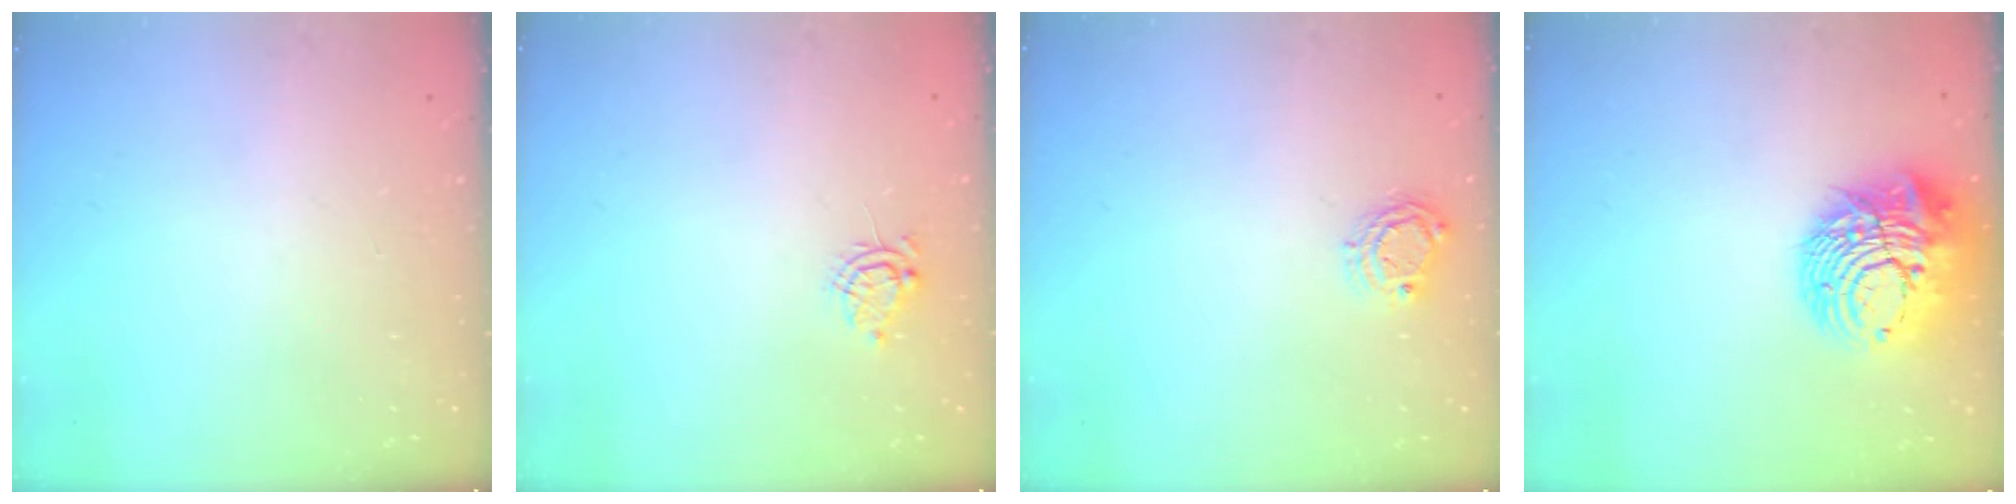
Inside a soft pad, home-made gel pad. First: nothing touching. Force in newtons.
{"total": 6.1, "press": 6.0, "slide": 1.0}
{"total": 5.4, "press": 5.4, "slide": 0.2}
{"total": 15.9, "press": 15.8, "slide": 1.6}